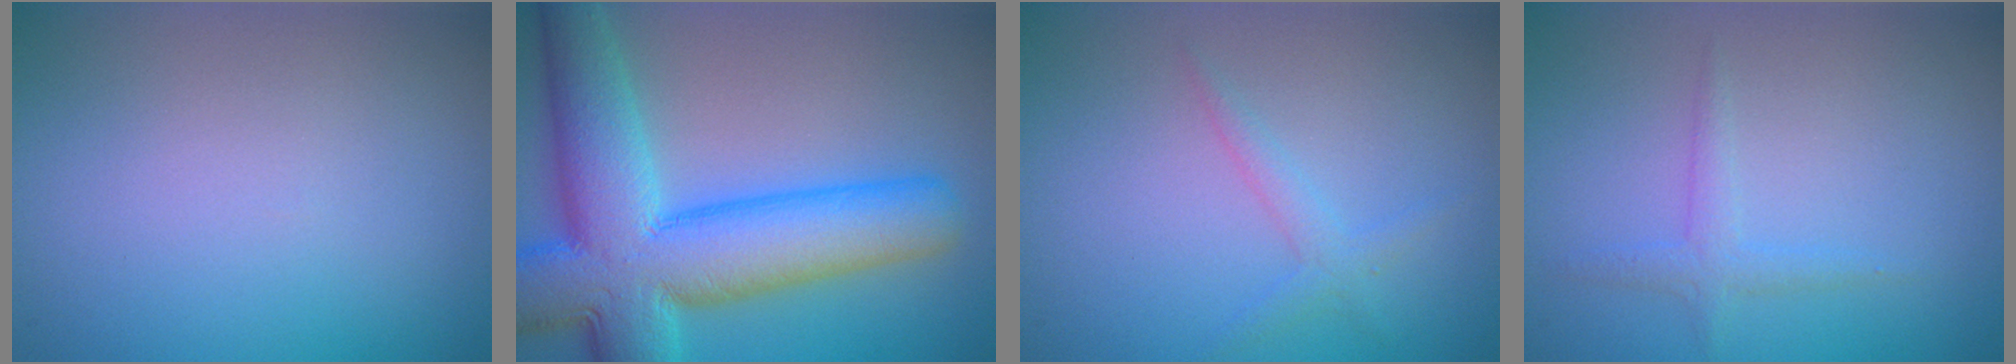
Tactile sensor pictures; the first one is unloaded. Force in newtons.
{"total": 12.1, "press": 12.1, "slide": 0.3}
{"total": 1.4, "press": 1.4, "slide": 0.0}
{"total": 1.3, "press": 1.3, "slide": 0.0}